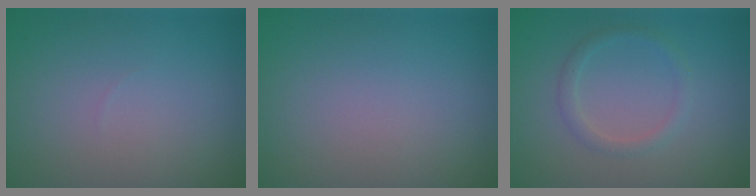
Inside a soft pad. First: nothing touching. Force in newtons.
{"total": 0.0}
{"total": 1.5, "press": 1.5, "slide": 0.1}